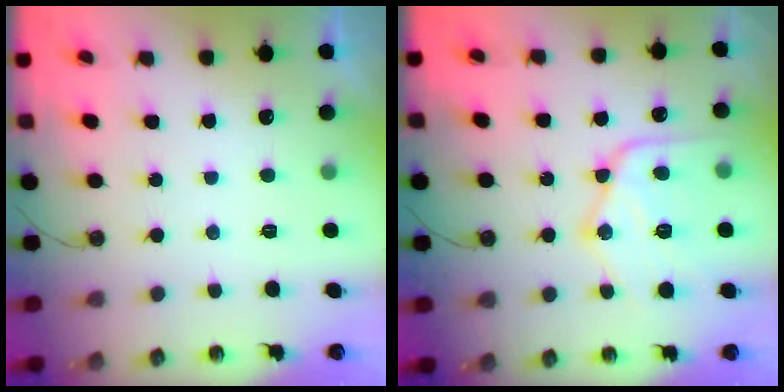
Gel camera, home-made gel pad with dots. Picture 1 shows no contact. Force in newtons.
{"total": 17.2, "press": 17.1, "slide": 1.7}